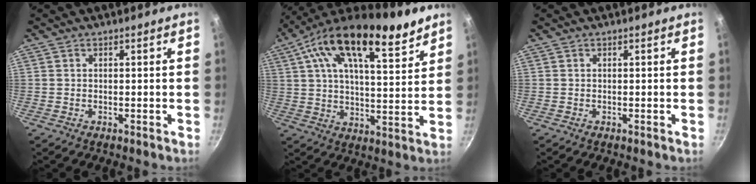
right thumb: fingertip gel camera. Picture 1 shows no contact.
{"total": 17.8, "force": [11.3, 6.1, 12.4], "torque": [-0.174, -0.049, 0.177]}
{"total": 0.0}